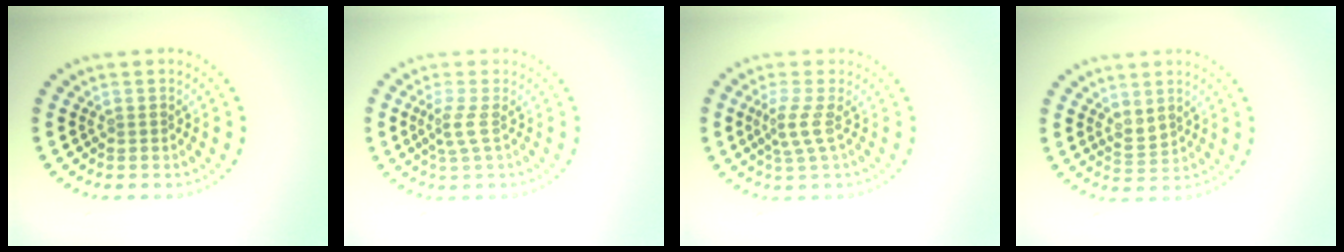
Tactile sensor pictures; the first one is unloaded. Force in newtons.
{"total": 1.8, "press": 1.4, "slide": 1.2}
{"total": 2.1, "press": 1.4, "slide": 1.5}
{"total": 1.4, "press": 1.1, "slide": 0.9}